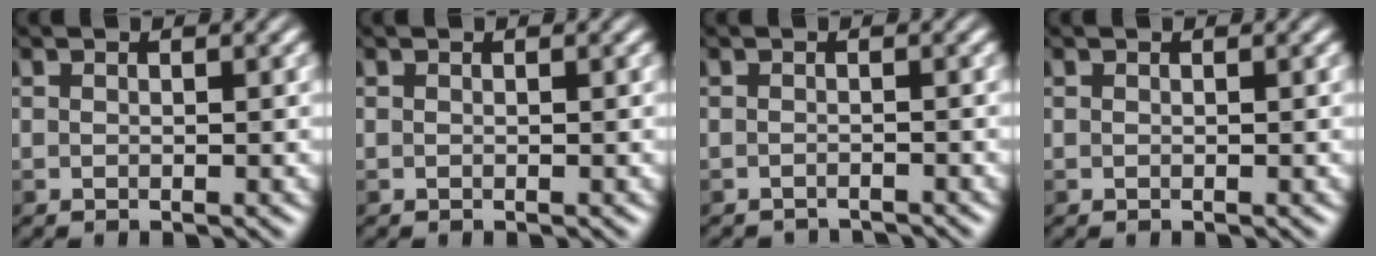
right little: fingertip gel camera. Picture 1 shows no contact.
{"total": 0.0}
{"total": 2.4, "force": [-2.4, 0.2, 0.2], "torque": [0.004, -0.008, -0.034]}
{"total": 0.0}